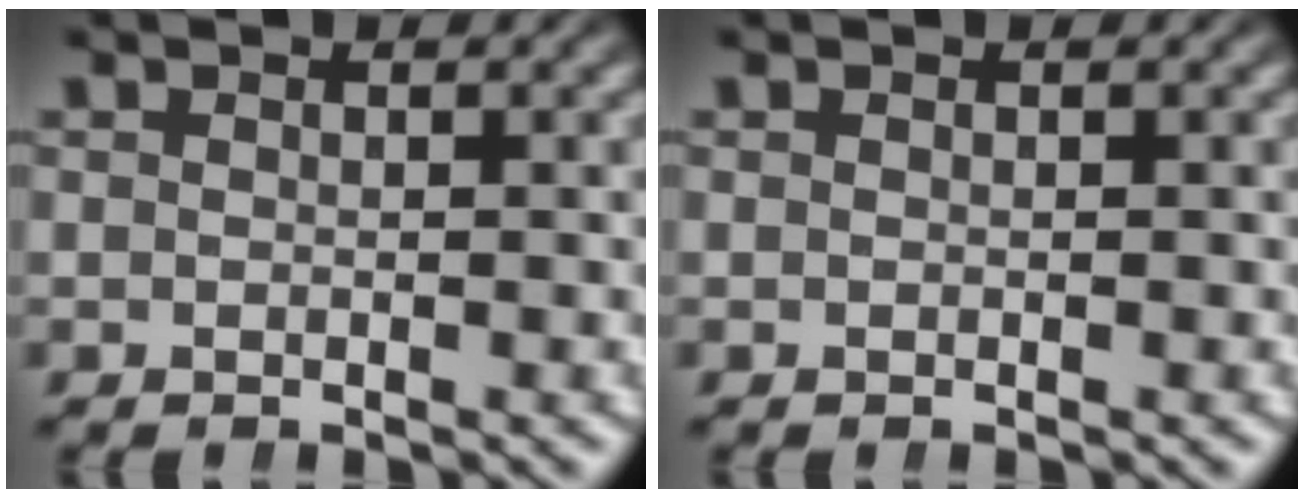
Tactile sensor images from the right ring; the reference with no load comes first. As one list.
[{"total": 0.0}]